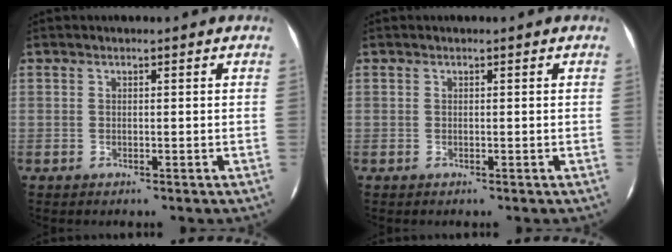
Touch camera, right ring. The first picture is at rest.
{"total": 0.0}